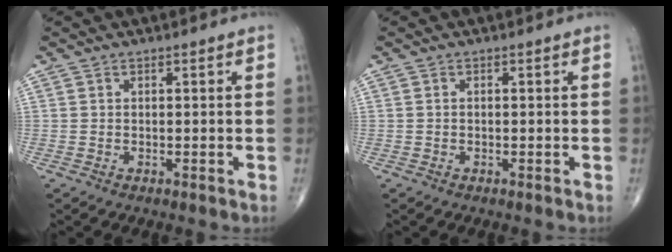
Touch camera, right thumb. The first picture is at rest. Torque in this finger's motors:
{"motor_torque": [-0.25, 0.01, 0.02, 0.12, 0.02]}